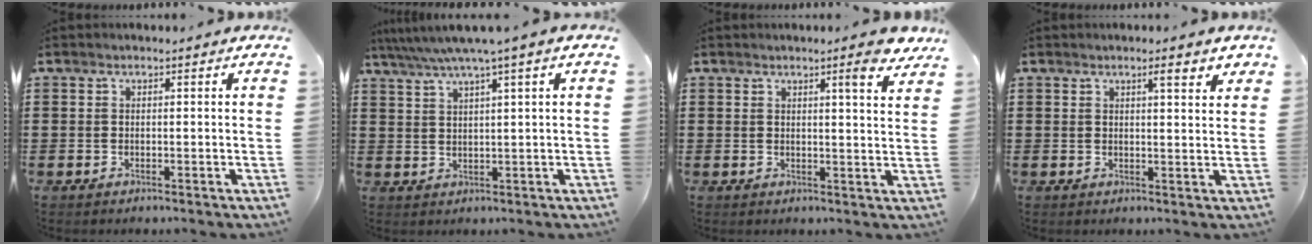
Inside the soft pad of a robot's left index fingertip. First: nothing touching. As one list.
[{"total": 4.0, "force": [2.3, -0.4, 3.2], "torque": [-0.069, -0.007, 0.036]}, {"total": 4.2, "force": [3.3, -0.1, 2.7], "torque": [-0.046, -0.014, 0.052]}, {"total": 3.0, "force": [2.1, 0.4, 2.1], "torque": [-0.029, -0.003, 0.032]}]